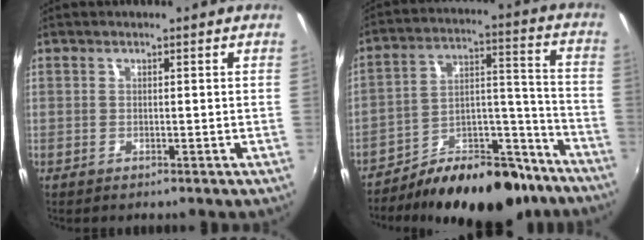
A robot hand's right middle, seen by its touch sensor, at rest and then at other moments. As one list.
[{"total": 19.7, "force": [-15.0, 8.4, 9.6], "torque": [-0.139, 0.046, -0.212]}]